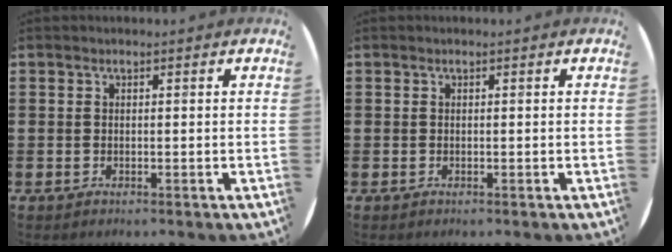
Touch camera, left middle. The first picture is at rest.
{"total": 0.0}